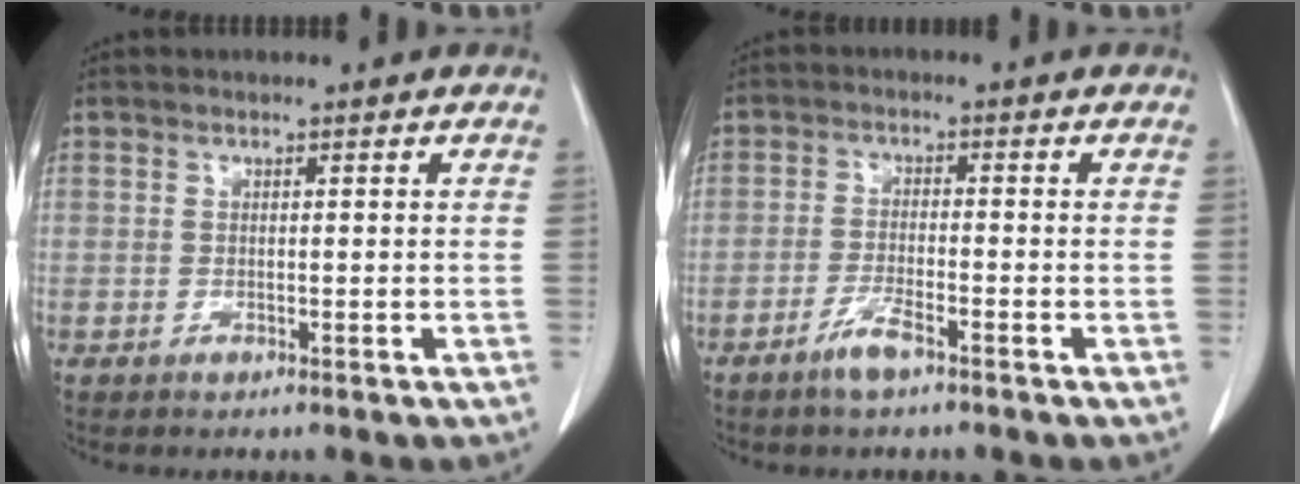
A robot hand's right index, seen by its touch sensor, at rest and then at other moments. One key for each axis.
{"total": 3.5, "fx": -2.6, "fy": 0.4, "fz": 2.4, "tx": -0.052, "ty": -0.003, "tz": -0.050}